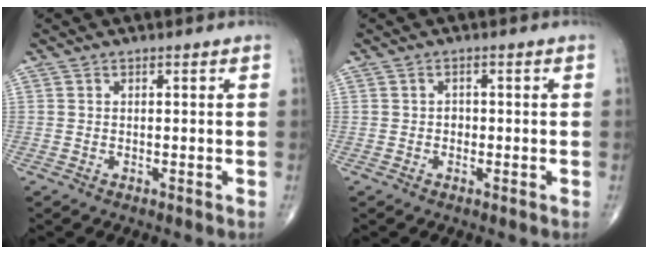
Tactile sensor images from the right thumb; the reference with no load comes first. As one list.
[{"total": 1.2, "force": [-0.2, 1.0, 0.6], "torque": [-0.003, 0.004, -0.006]}]